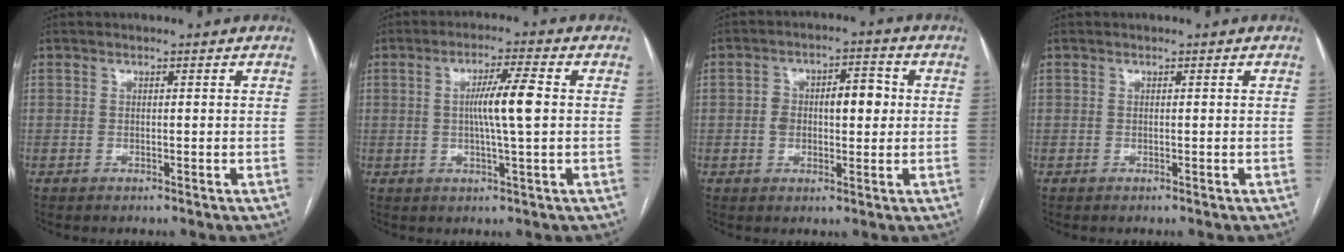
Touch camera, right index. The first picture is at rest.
{"total": 6.8, "force": [0.4, -0.2, 6.8], "torque": [-0.121, 0.000, 0.006]}
{"total": 7.6, "force": [0.5, 3.7, 6.6], "torque": [-0.114, 0.025, 0.013]}
{"total": 0.0}